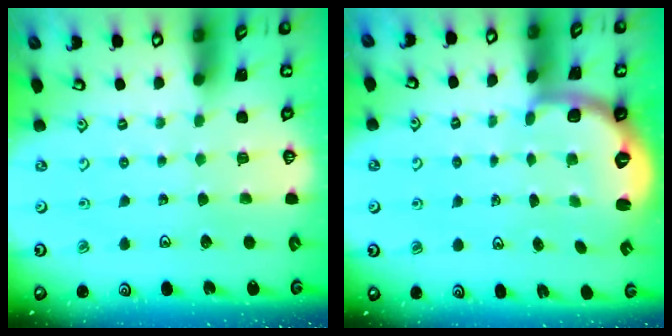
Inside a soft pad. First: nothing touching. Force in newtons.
{"total": 2.6, "press": 1.5, "slide": 2.1}